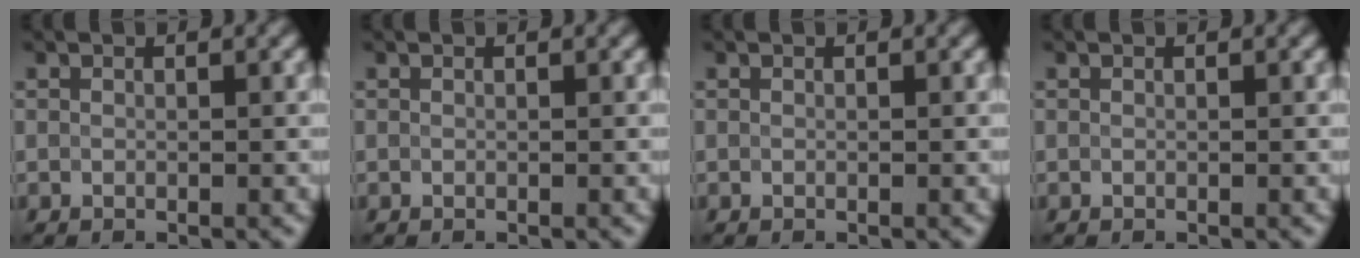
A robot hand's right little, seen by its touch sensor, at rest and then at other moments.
{"total": 0.0}
{"total": 0.0}
{"total": 0.0}